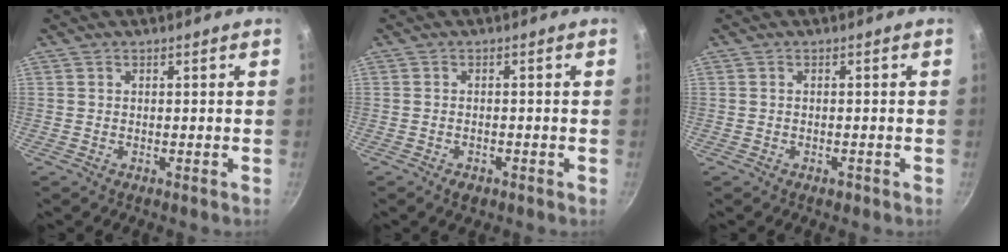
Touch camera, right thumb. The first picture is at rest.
{"total": 2.3, "force": [-1.4, 1.3, 1.2], "torque": [-0.021, 0.009, -0.018]}
{"total": 1.1, "force": [-0.6, 0.6, 0.6], "torque": [-0.011, 0.006, -0.005]}